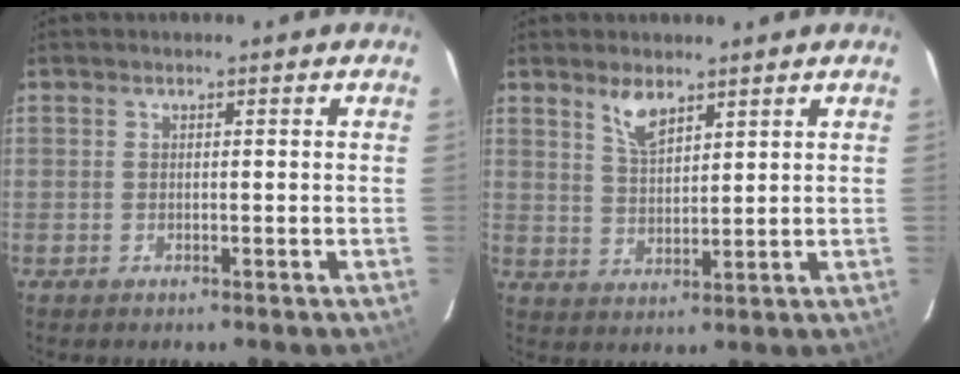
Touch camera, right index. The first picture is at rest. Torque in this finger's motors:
{"motor_torque": [0.59, 0.56, 0.06, 0.05]}